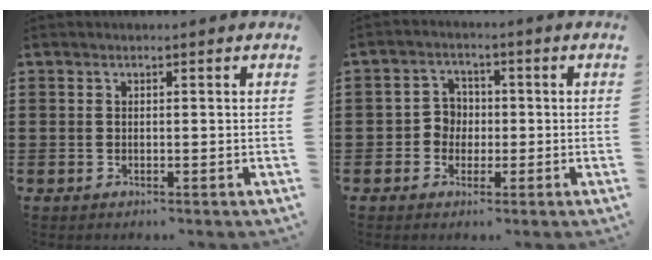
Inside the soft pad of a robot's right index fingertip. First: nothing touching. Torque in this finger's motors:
{"motor_torque": [0.30, -0.19, 0.05, 0.02]}